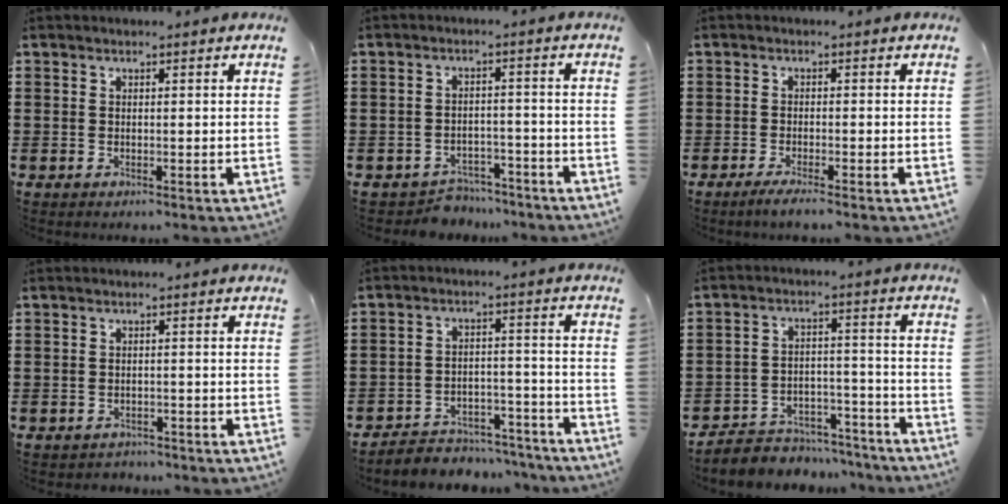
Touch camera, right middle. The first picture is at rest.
{"total": 3.6, "force": [-3.6, 0.7, -0.1], "torque": [-0.007, 0.002, -0.077]}
{"total": 1.4, "force": [-1.1, -0.2, 0.9], "torque": [-0.013, -0.003, -0.020]}
{"total": 1.2, "force": [-1.2, 0.3, -0.1], "torque": [-0.004, 0.000, -0.027]}
{"total": 4.6, "force": [-4.5, 0.9, 0.2], "torque": [-0.007, 0.012, -0.095]}
{"total": 5.1, "force": [-4.9, 1.4, 0.3], "torque": [-0.007, 0.016, -0.100]}